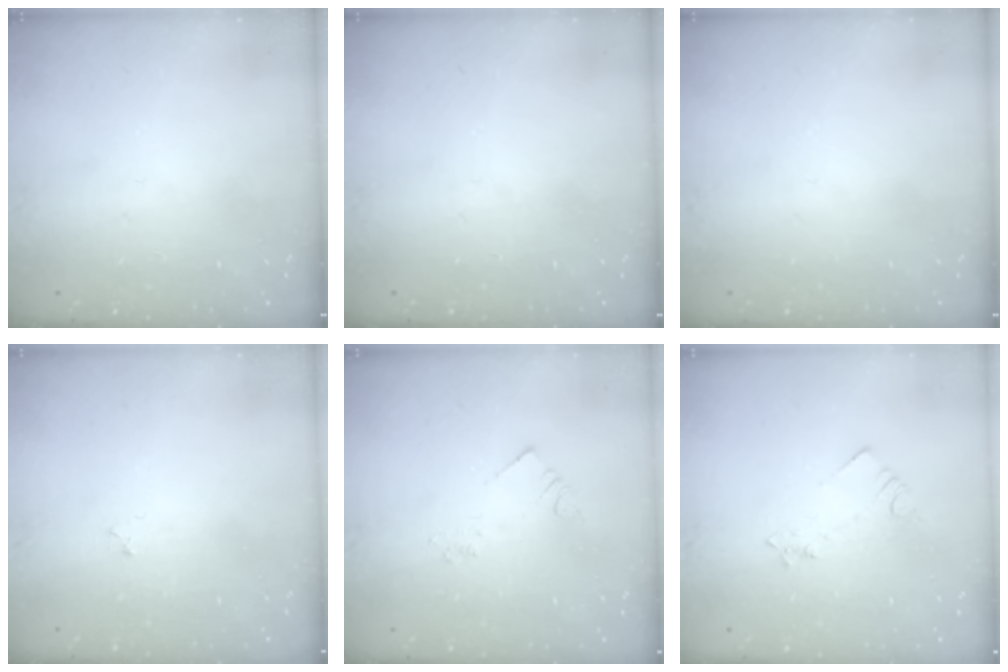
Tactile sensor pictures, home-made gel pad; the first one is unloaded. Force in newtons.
{"total": 0.0}
{"total": 0.0}
{"total": 2.2, "press": 2.1, "slide": 0.3}
{"total": 2.1, "press": 2.1, "slide": 0.3}
{"total": 2.5, "press": 2.5, "slide": 0.3}